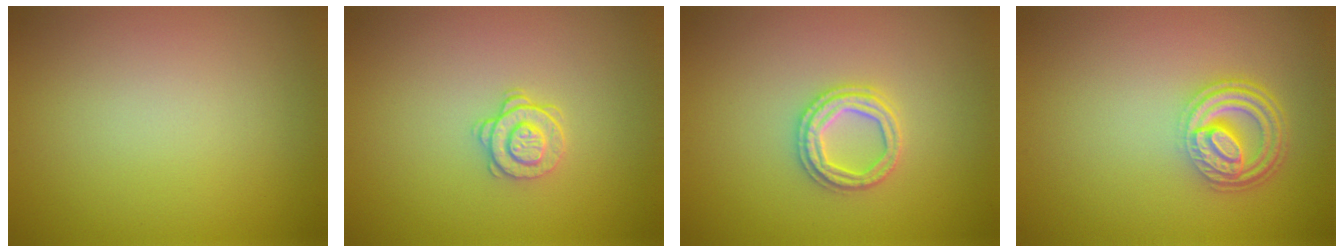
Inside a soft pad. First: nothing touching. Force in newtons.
{"total": 1.7, "press": 1.3, "slide": 1.1}
{"total": 2.4, "press": 2.4, "slide": 0.4}
{"total": 4.6, "press": 3.5, "slide": 3.0}